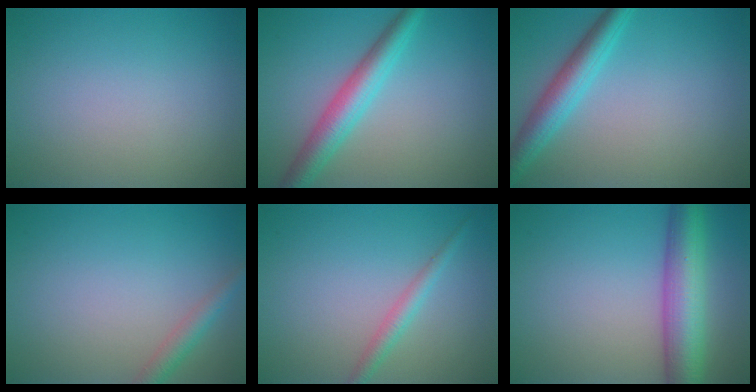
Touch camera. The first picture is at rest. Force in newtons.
{"total": 4.4, "press": 4.4, "slide": 0.1}
{"total": 4.1, "press": 4.1, "slide": 0.1}
{"total": 2.0, "press": 2.0, "slide": 0.1}
{"total": 1.8, "press": 1.8, "slide": 0.1}
{"total": 7.3, "press": 7.3, "slide": 0.2}